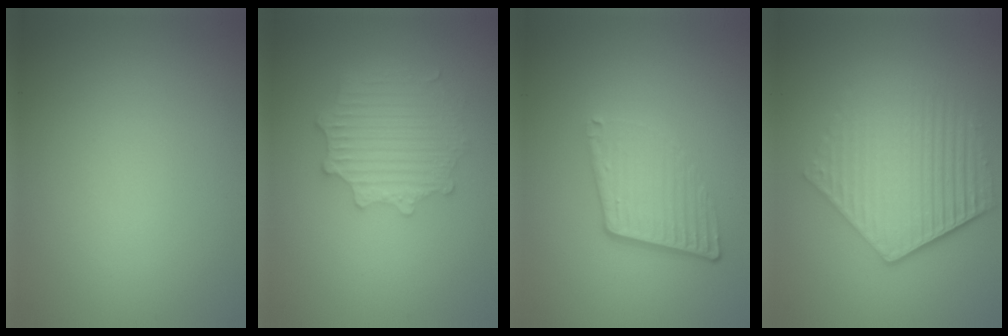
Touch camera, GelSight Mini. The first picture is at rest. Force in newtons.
{"total": 4.3, "press": 3.5, "slide": 2.5}
{"total": 4.4, "press": 2.9, "slide": 3.3}
{"total": 6.2, "press": 4.5, "slide": 4.3}